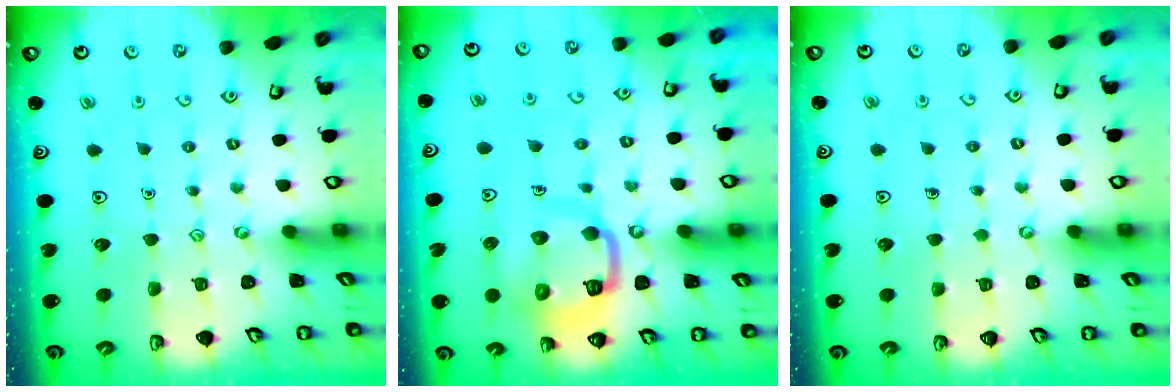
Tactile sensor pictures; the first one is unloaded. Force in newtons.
{"total": 11.8, "press": 11.7, "slide": 1.4}
{"total": 0.8, "press": 0.8, "slide": 0.3}